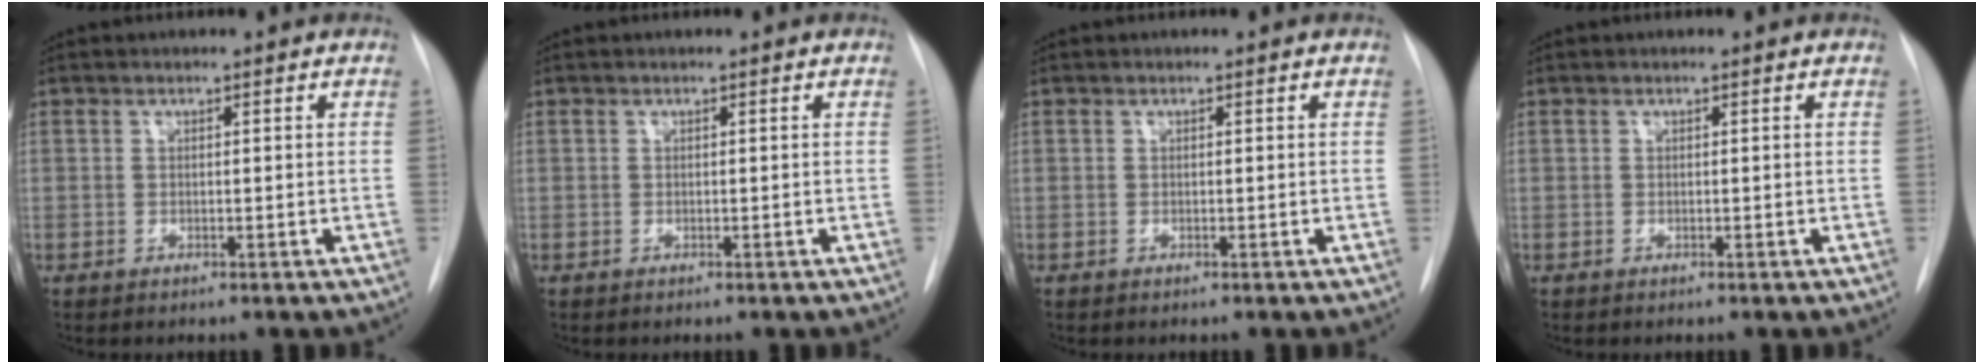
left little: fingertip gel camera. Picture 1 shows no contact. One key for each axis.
{"total": 0.0}
{"total": 0.0}
{"total": 0.0}